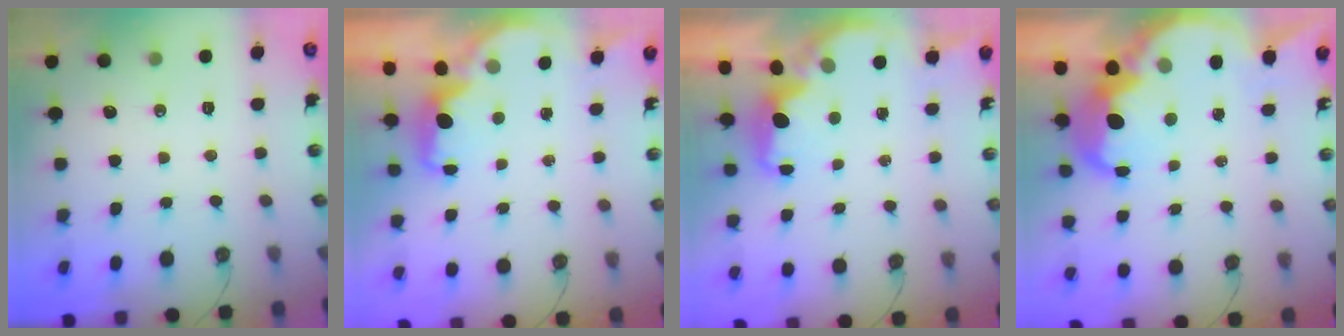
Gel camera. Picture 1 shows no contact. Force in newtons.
{"total": 2.0, "press": 1.8, "slide": 0.8}
{"total": 2.1, "press": 2.0, "slide": 0.8}
{"total": 9.5, "press": 9.4, "slide": 0.9}